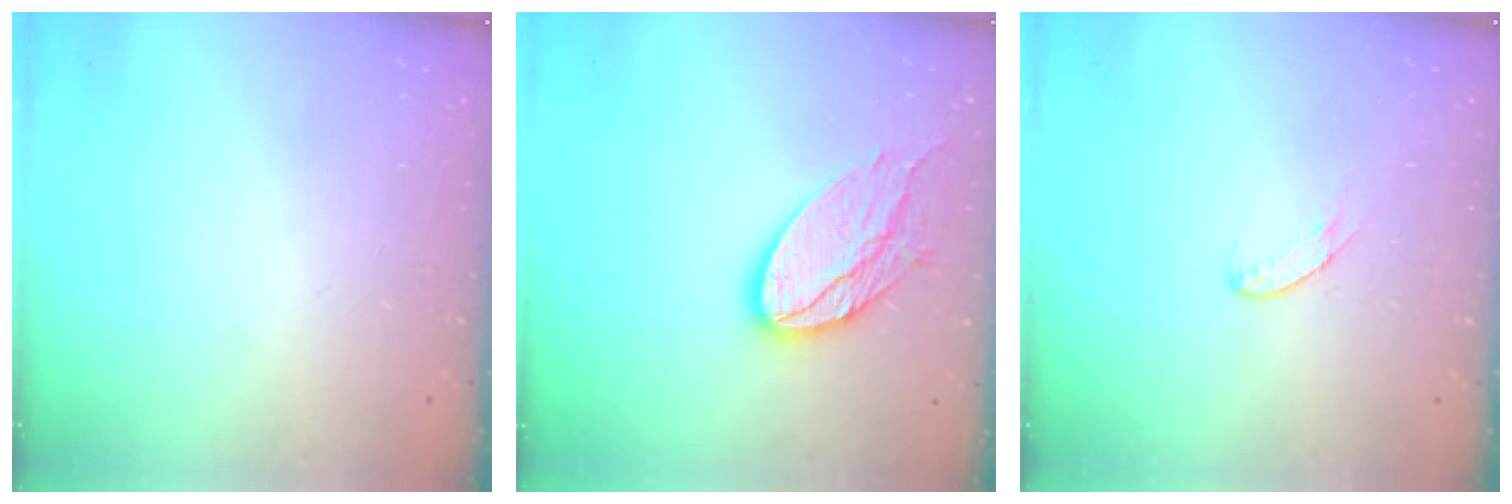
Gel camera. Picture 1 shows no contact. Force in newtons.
{"total": 14.3, "press": 14.3, "slide": 1.0}
{"total": 5.4, "press": 5.4, "slide": 0.4}